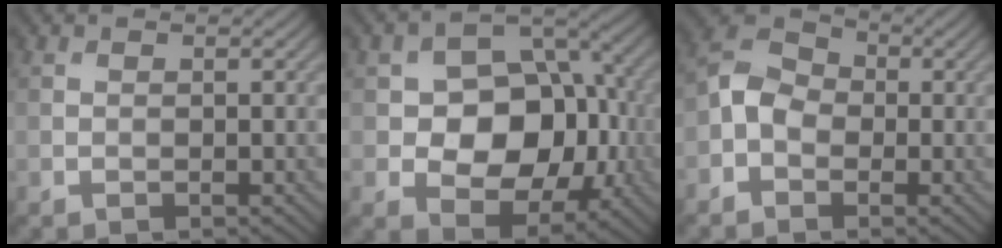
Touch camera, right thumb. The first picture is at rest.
{"total": 11.6, "force": [-0.5, 8.5, 7.9], "torque": [-0.122, -0.002, -0.014]}
{"total": 5.0, "force": [-1.4, 3.8, 2.9], "torque": [-0.066, 0.010, -0.042]}